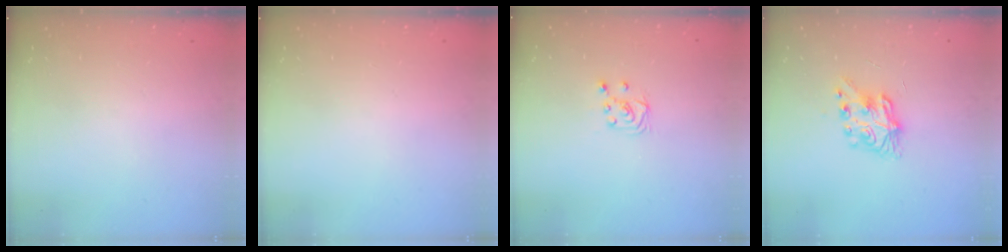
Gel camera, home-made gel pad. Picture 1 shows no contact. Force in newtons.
{"total": 0.0}
{"total": 4.5, "press": 4.5, "slide": 0.5}
{"total": 8.4, "press": 8.3, "slide": 0.3}